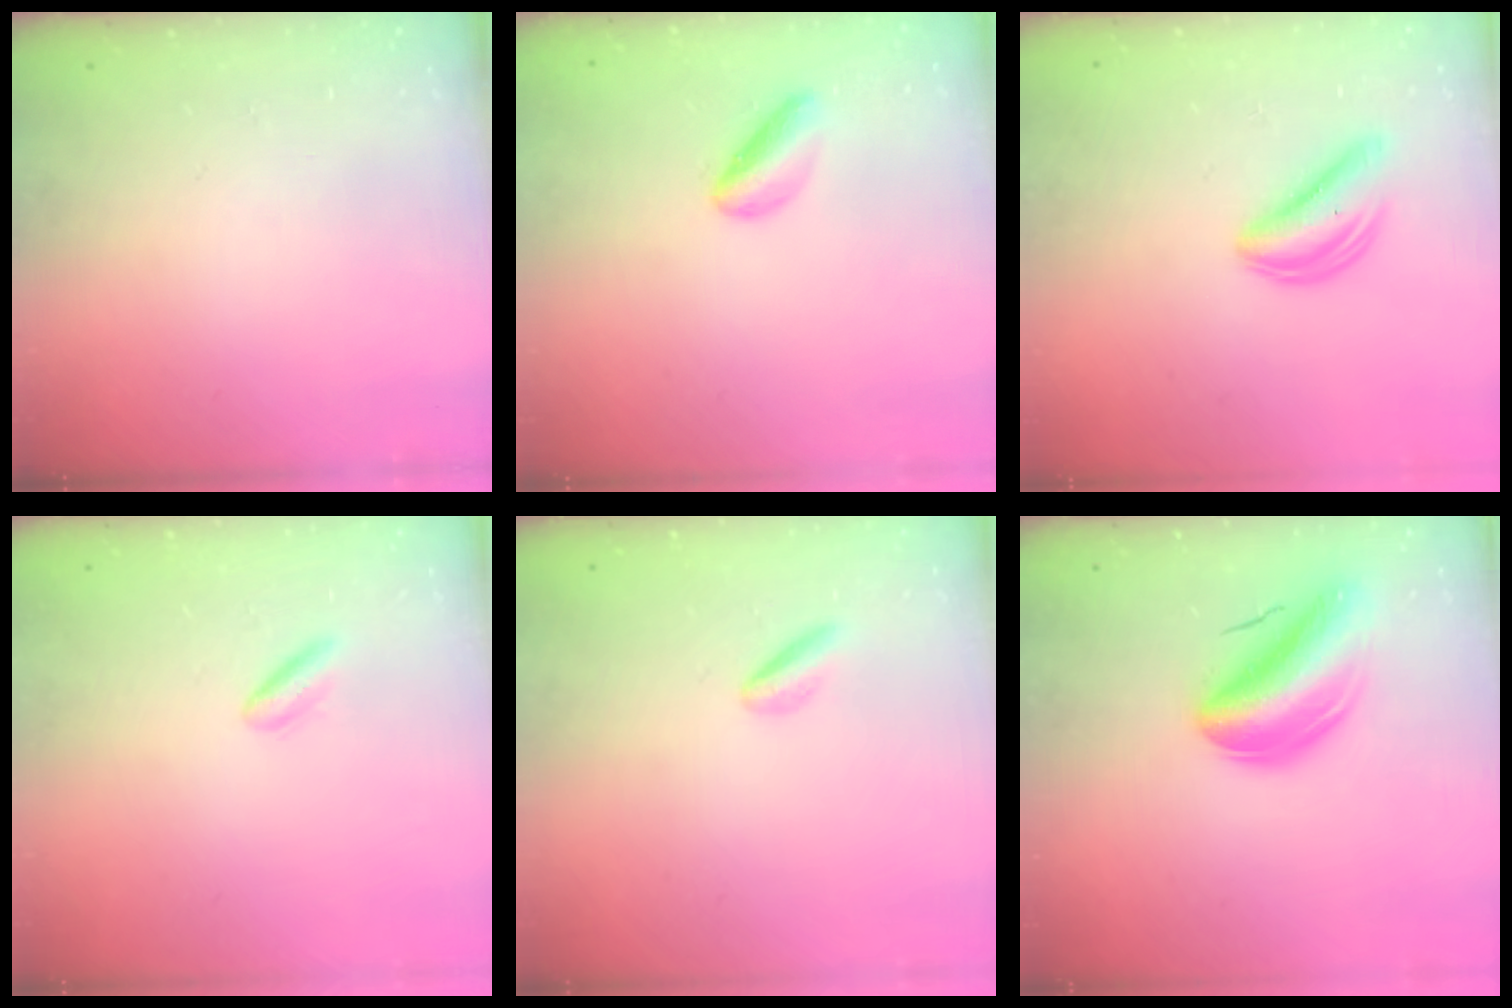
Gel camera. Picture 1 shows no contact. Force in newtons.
{"total": 4.0, "press": 4.0, "slide": 0.7}
{"total": 4.5, "press": 4.5, "slide": 0.3}
{"total": 2.5, "press": 2.3, "slide": 1.0}
{"total": 1.2, "press": 1.1, "slide": 0.6}
{"total": 11.8, "press": 11.2, "slide": 3.6}